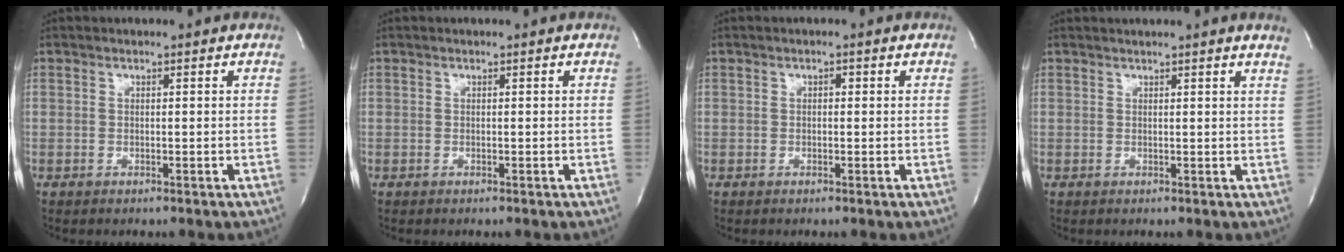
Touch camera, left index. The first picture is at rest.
{"total": 0.0}
{"total": 0.5, "force": [0.0, 0.3, 0.4], "torque": [-0.006, -0.002, -0.003]}
{"total": 4.4, "force": [4.0, -0.9, 1.7], "torque": [-0.023, -0.006, 0.029]}